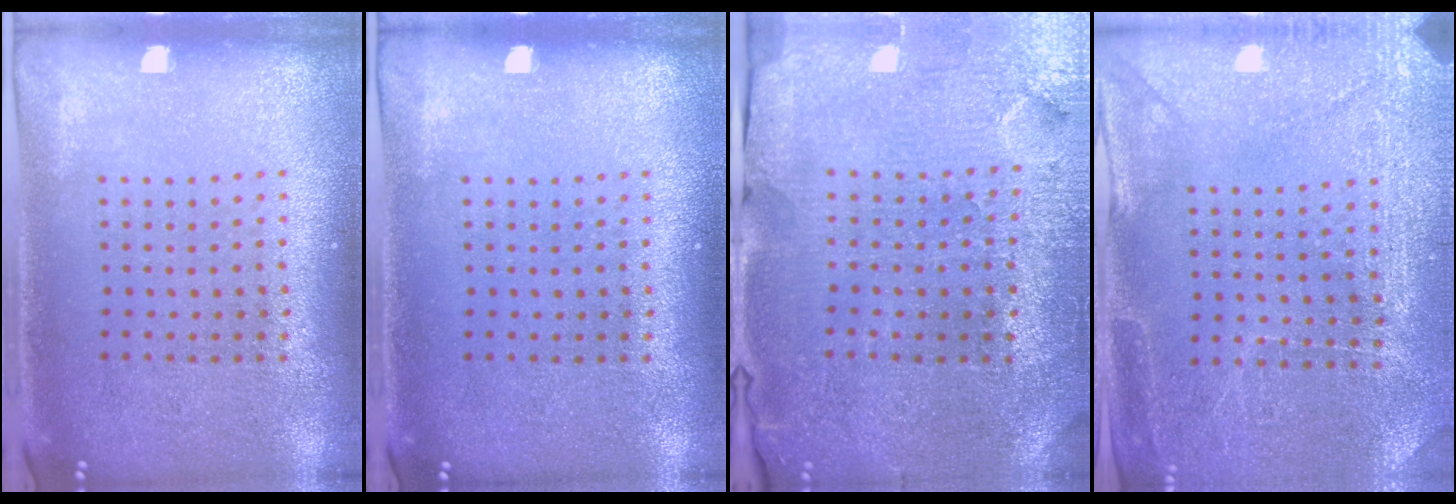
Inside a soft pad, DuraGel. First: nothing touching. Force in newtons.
{"total": 0.0}
{"total": 3.8, "press": 3.6, "slide": 1.1}
{"total": 2.9, "press": 2.9, "slide": 0.2}